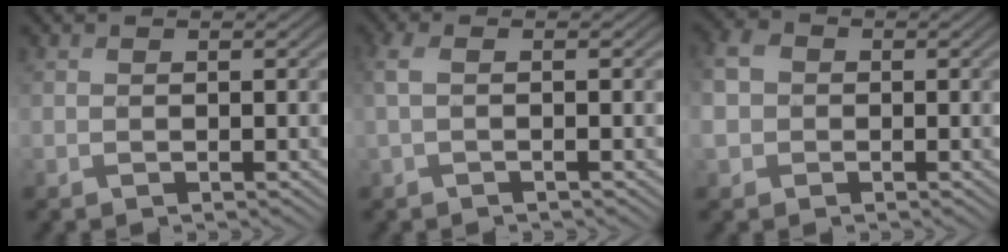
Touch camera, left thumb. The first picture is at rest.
{"total": 1.9, "force": [0.2, 0.0, 1.9], "torque": [-0.040, 0.003, -0.006]}
{"total": 3.6, "force": [-0.4, 3.2, 1.6], "torque": [-0.061, 0.000, -0.014]}